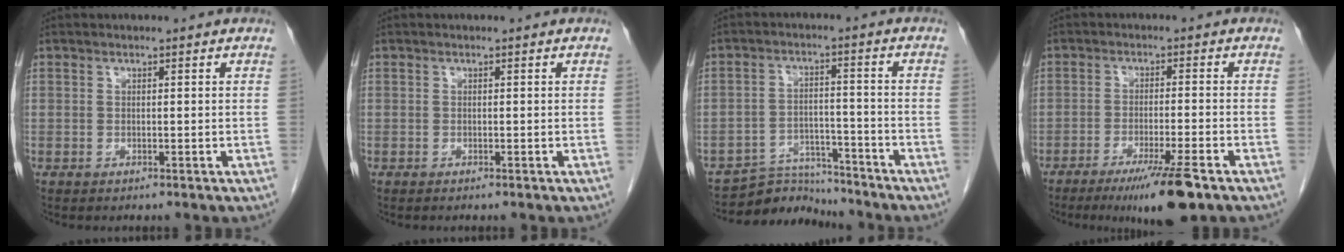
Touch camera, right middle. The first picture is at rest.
{"total": 0.0}
{"total": 7.0, "force": [-6.9, 1.3, -0.8], "torque": [0.015, 0.014, -0.117]}
{"total": 8.9, "force": [-5.8, -0.1, 6.8], "torque": [-0.108, -0.022, -0.093]}